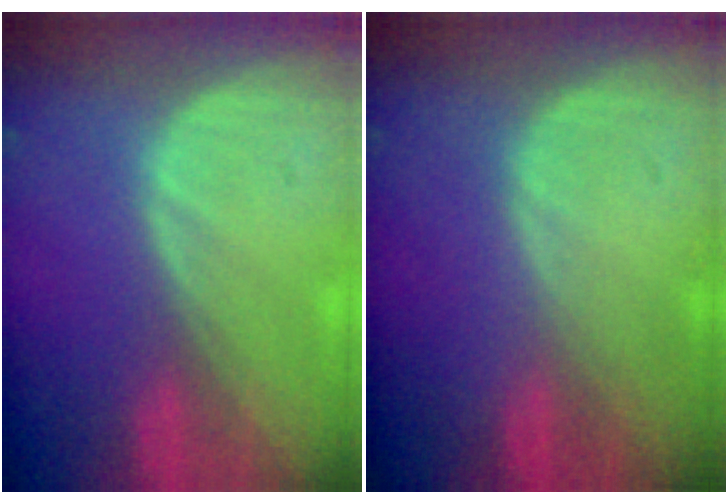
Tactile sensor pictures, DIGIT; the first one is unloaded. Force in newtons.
{"total": 0.0}